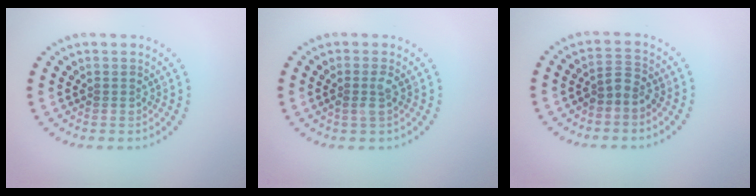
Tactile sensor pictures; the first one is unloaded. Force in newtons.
{"total": 1.2, "press": 1.1, "slide": 0.5}
{"total": 1.9, "press": 1.5, "slide": 1.2}